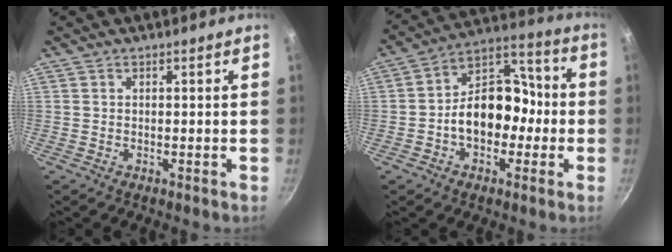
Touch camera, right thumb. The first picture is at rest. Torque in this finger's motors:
{"motor_torque": [1.89, 2.03, 1.46, -0.51, 0.16]}